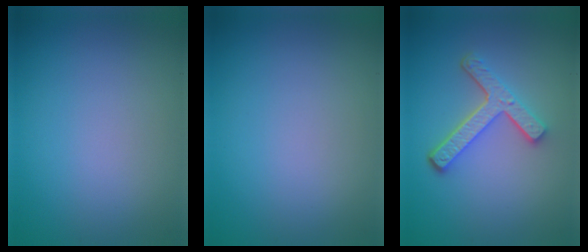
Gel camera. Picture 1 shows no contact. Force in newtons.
{"total": 0.0}
{"total": 4.3, "press": 3.3, "slide": 2.8}